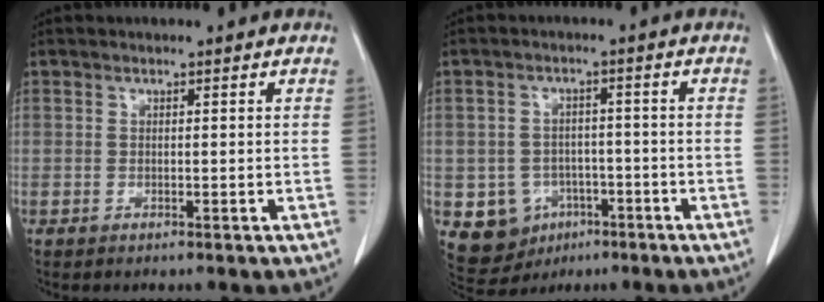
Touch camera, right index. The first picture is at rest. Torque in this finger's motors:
{"motor_torque": [0.28, -0.07, -0.23, -0.10]}